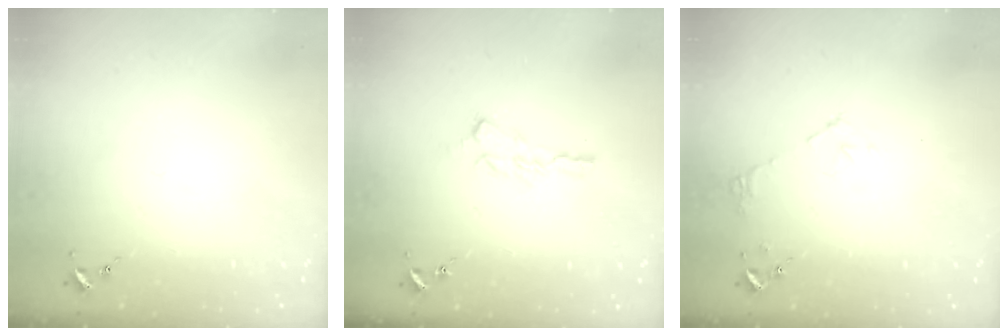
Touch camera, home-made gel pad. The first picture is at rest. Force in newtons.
{"total": 7.5, "press": 7.5, "slide": 0.3}
{"total": 6.4, "press": 6.4, "slide": 0.6}